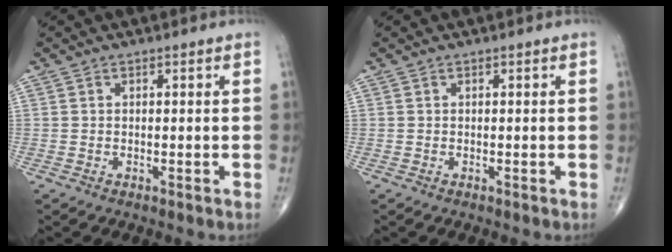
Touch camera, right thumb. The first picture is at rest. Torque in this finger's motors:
{"motor_torque": [0.00, 0.00, -0.02, -0.02, 0.00]}